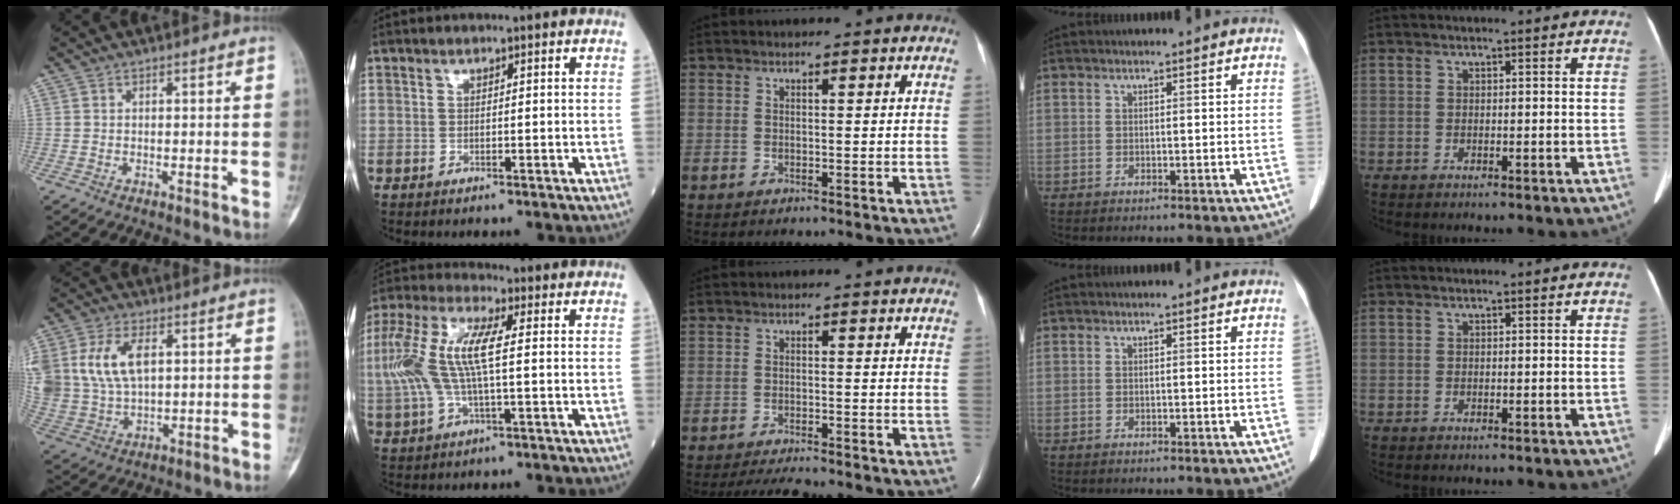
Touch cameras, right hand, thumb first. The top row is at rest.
{"thumb": {"total": 14.0, "force": [3.9, 8.5, 10.5], "torque": [-0.222, -0.002, 0.086]}, "index": {"total": 13.4, "force": [1.1, 3.9, 12.8], "torque": [-0.298, 0.021, 0.019]}, "middle": {"total": 4.5, "force": [-4.2, -0.1, 1.7], "torque": [-0.034, -0.017, -0.067]}}